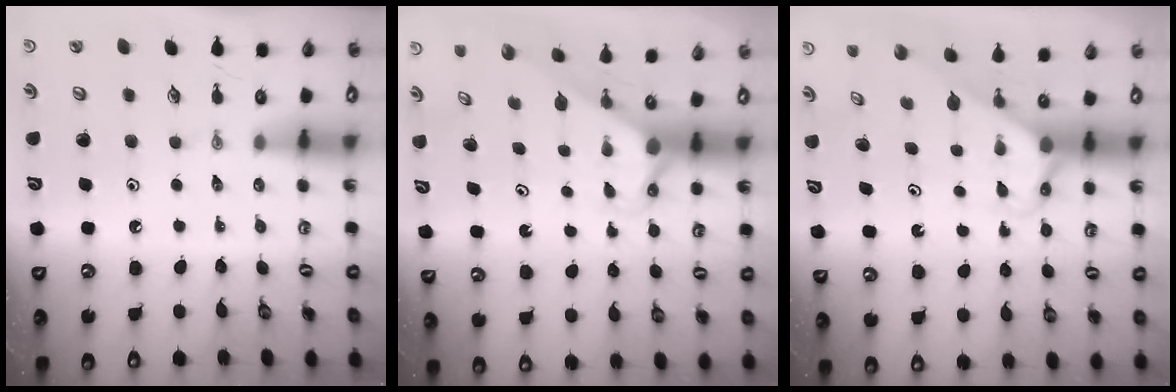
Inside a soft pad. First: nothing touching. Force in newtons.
{"total": 2.9, "press": 2.9, "slide": 0.0}
{"total": 2.6, "press": 2.6, "slide": 0.1}